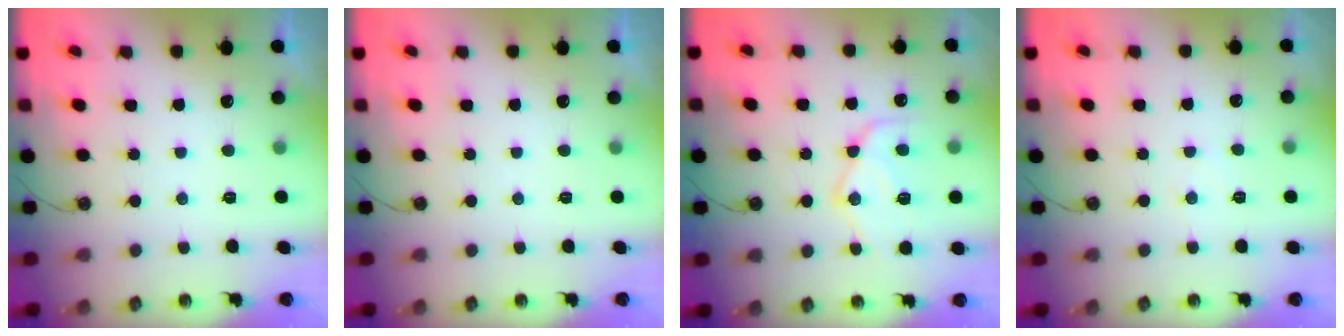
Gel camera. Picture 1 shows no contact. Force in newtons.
{"total": 0.0}
{"total": 15.2, "press": 15.2, "slide": 0.9}
{"total": 3.3, "press": 3.2, "slide": 0.4}